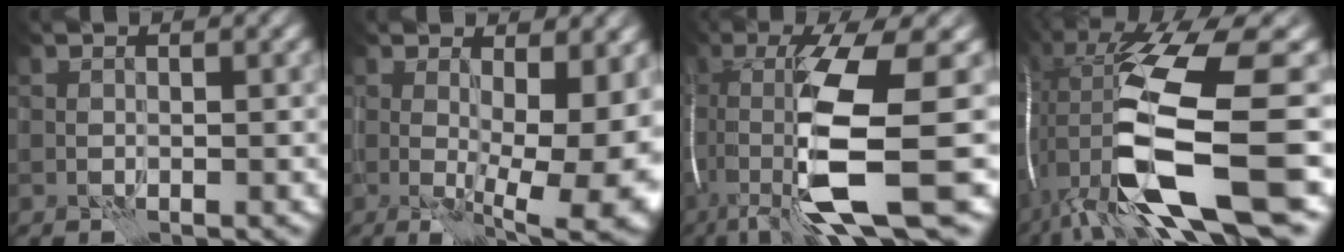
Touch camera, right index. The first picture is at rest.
{"total": 10.7, "force": [-0.5, 3.8, 10.0], "torque": [-0.120, -0.016, 0.003]}
{"total": 11.2, "force": [-3.4, 1.9, 10.5], "torque": [-0.201, -0.012, -0.060]}
{"total": 15.6, "force": [-1.5, 4.1, 15.0], "torque": [-0.301, -0.010, -0.015]}